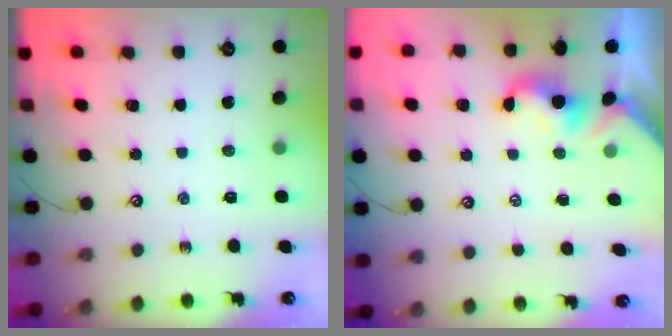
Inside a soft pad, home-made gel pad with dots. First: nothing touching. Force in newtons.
{"total": 2.1, "press": 2.0, "slide": 0.4}